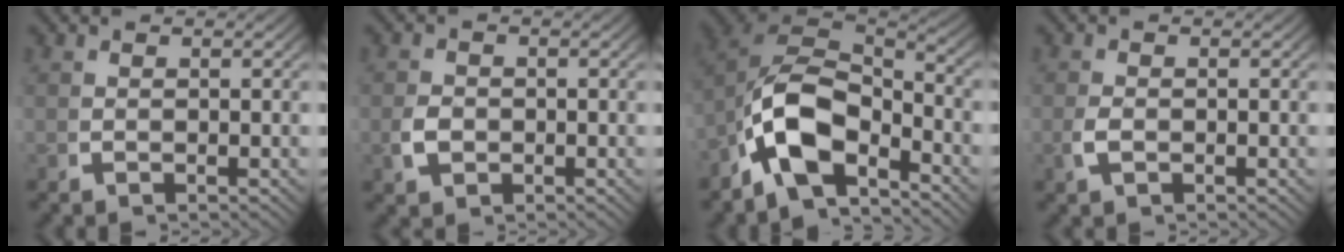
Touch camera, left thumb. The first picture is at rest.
{"total": 2.4, "force": [-0.6, 1.9, 1.3], "torque": [-0.032, -0.007, -0.007]}
{"total": 12.4, "force": [-2.2, 8.4, 8.9], "torque": [-0.206, -0.045, -0.031]}
{"total": 1.3, "force": [-0.4, 0.8, 0.9], "torque": [-0.031, -0.007, -0.004]}